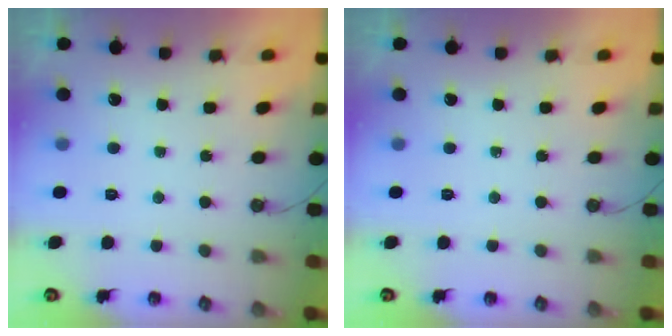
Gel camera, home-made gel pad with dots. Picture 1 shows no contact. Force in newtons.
{"total": 0.0}